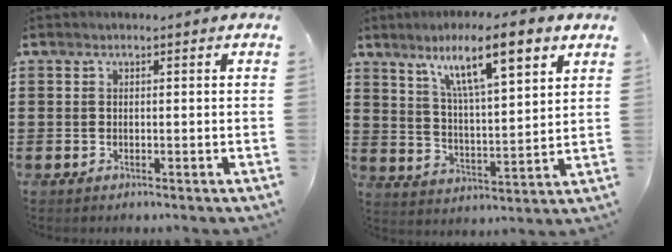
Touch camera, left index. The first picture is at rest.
{"total": 11.8, "force": [7.4, 2.4, 8.8], "torque": [-0.147, -0.025, 0.118]}